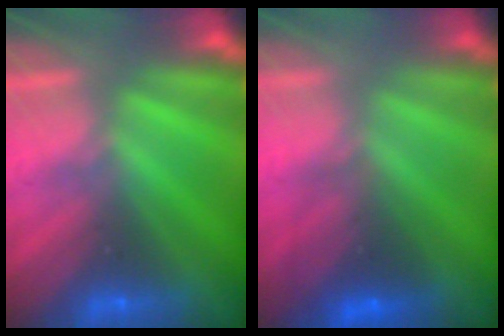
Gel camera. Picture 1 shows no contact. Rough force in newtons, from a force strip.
{"total": 2.7}